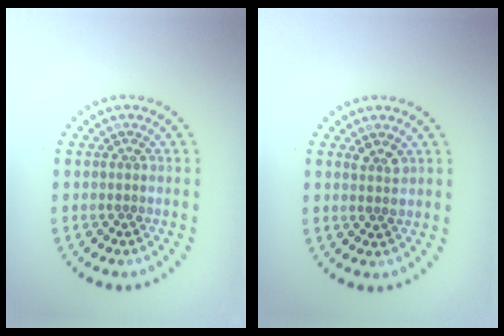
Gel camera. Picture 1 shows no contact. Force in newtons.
{"total": 1.2, "press": 1.1, "slide": 0.4}